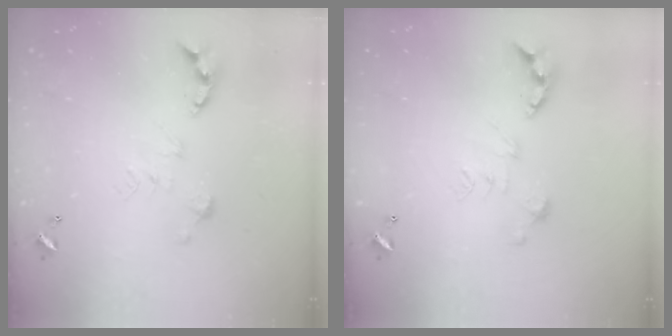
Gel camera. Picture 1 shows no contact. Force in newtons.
{"total": 0.8, "press": 0.8, "slide": 0.3}